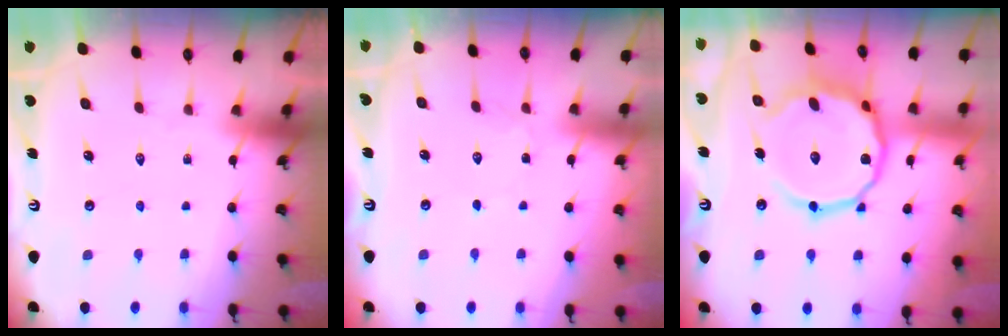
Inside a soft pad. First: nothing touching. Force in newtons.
{"total": 1.4, "press": 1.4, "slide": 0.3}
{"total": 16.2, "press": 16.2, "slide": 1.4}